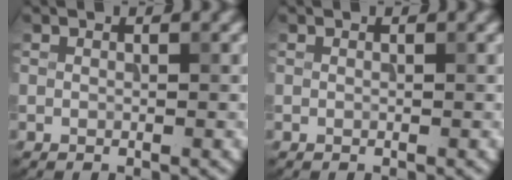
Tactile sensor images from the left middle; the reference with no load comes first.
{"total": 0.0}